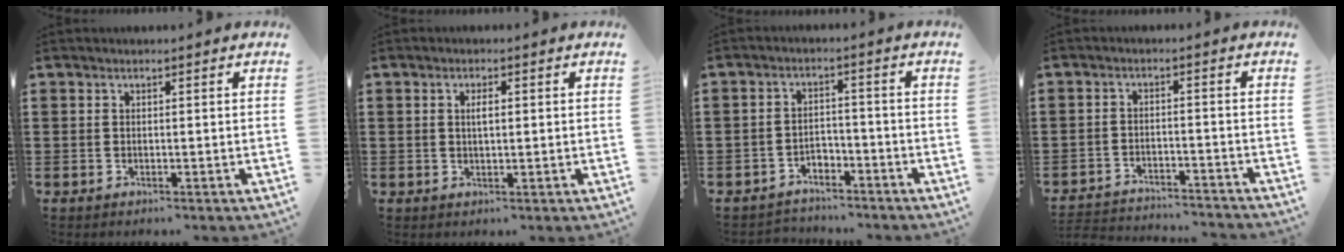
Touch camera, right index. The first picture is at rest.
{"total": 1.9, "force": [0.2, 0.5, 1.8], "torque": [-0.036, 0.001, 0.001]}
{"total": 2.9, "force": [-2.6, 1.1, 0.2], "torque": [-0.011, 0.006, -0.055]}
{"total": 3.3, "force": [-3.2, 0.1, 0.2], "torque": [-0.009, 0.000, -0.070]}